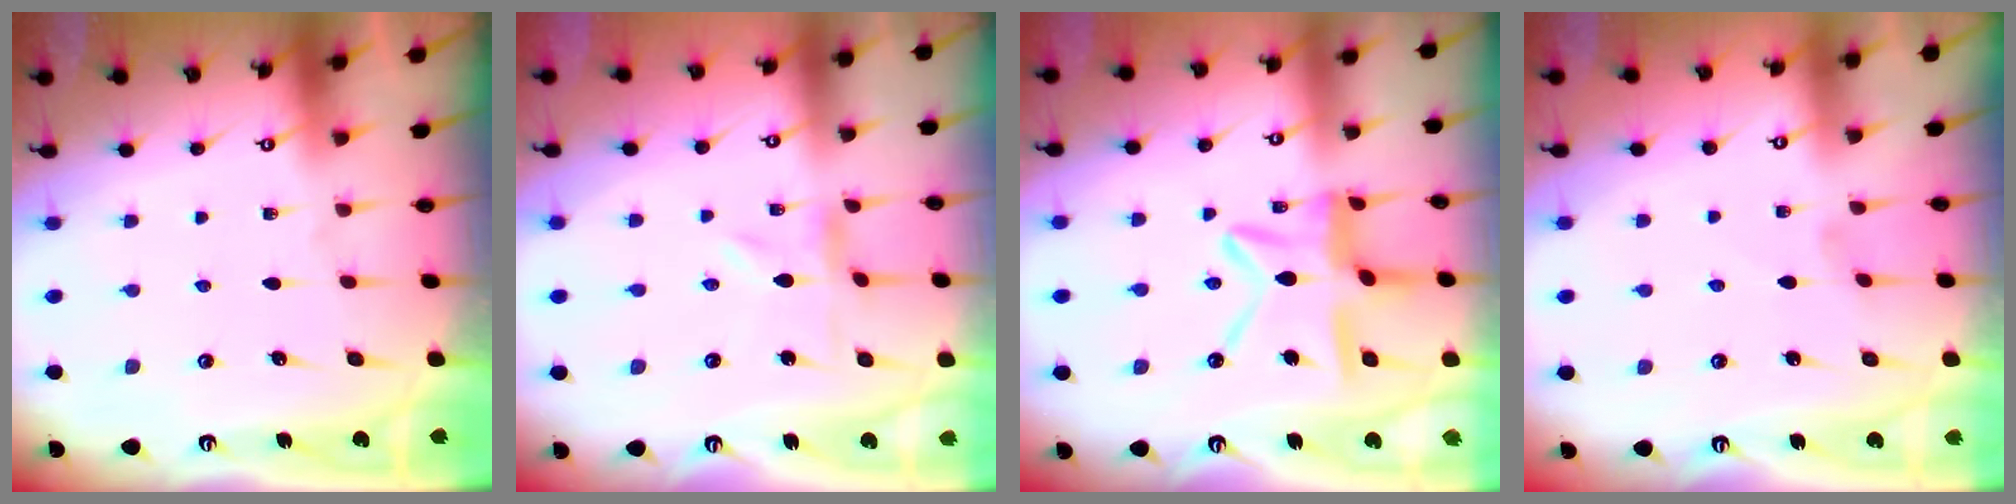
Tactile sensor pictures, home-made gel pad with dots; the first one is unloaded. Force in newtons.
{"total": 0.0}
{"total": 11.8, "press": 11.8, "slide": 1.1}
{"total": 0.0}